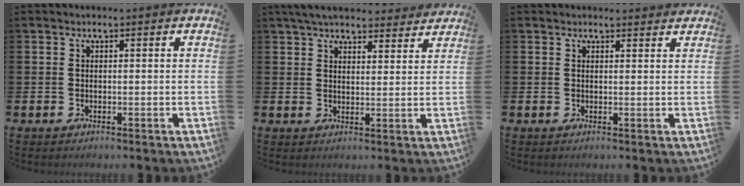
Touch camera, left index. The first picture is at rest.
{"total": 5.5, "force": [5.1, 1.3, 1.5], "torque": [-0.040, -0.020, 0.094]}
{"total": 1.1, "force": [1.0, 0.3, 0.0], "torque": [0.008, -0.002, 0.017]}